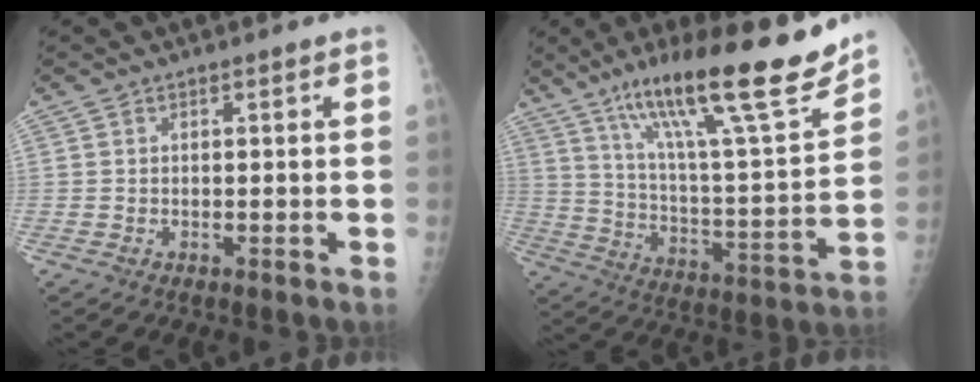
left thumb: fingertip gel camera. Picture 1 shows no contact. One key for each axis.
{"total": 25.5, "fx": 17.3, "fy": 4.1, "fz": 18.3, "tx": -0.275, "ty": -0.064, "tz": 0.287}